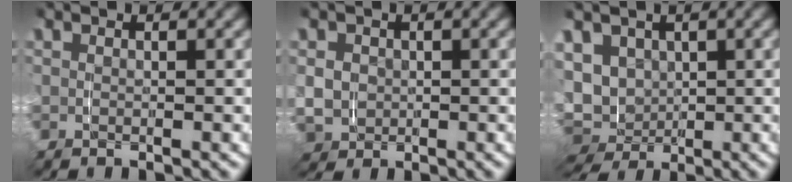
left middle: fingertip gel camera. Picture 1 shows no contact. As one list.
[{"total": 4.0, "force": [-0.6, 3.8, 1.2], "torque": [-0.062, -0.024, -0.001]}, {"total": 8.2, "force": [-0.3, 7.6, 2.9], "torque": [-0.116, -0.046, 0.008]}]